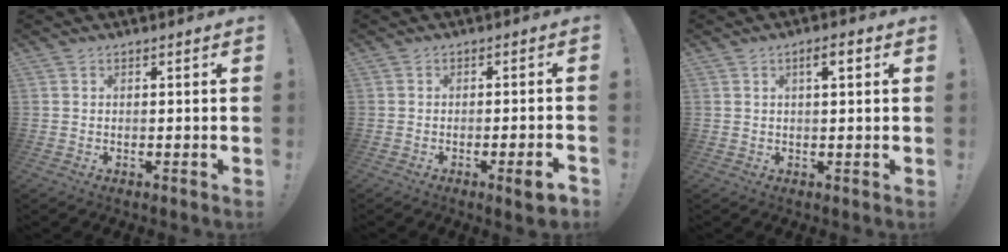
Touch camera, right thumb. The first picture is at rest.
{"total": 5.6, "force": [-2.1, 0.6, 5.2], "torque": [-0.072, 0.003, -0.031]}
{"total": 3.5, "force": [1.2, 0.9, 3.1], "torque": [-0.042, -0.003, 0.012]}